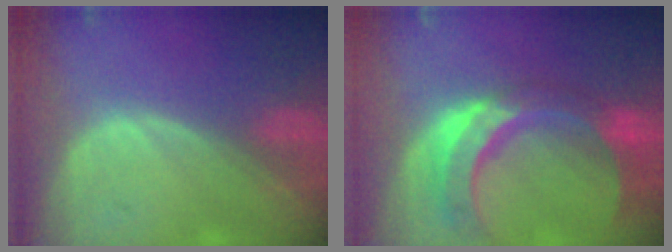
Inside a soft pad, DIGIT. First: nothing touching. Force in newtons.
{"total": 11.6, "press": 9.8, "slide": 6.2}